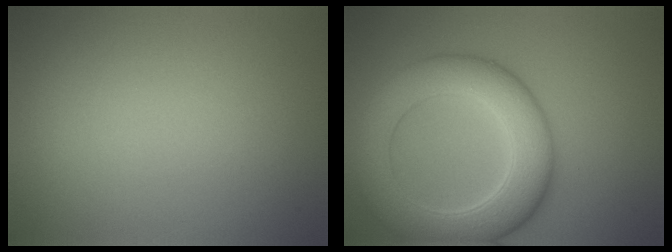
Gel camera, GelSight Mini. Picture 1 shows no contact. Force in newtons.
{"total": 8.5, "press": 8.5, "slide": 0.4}